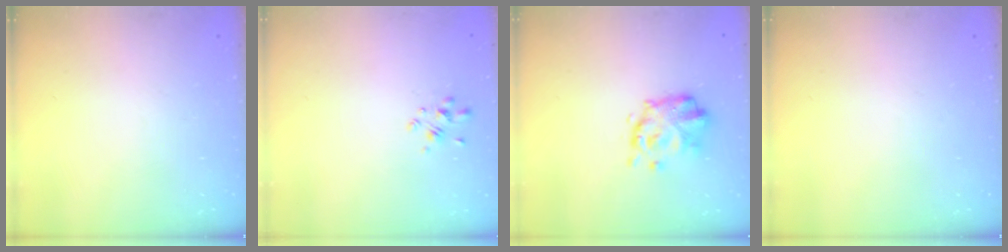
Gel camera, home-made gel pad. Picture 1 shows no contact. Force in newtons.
{"total": 2.1, "press": 2.0, "slide": 0.9}
{"total": 5.9, "press": 5.9, "slide": 0.1}
{"total": 0.0}